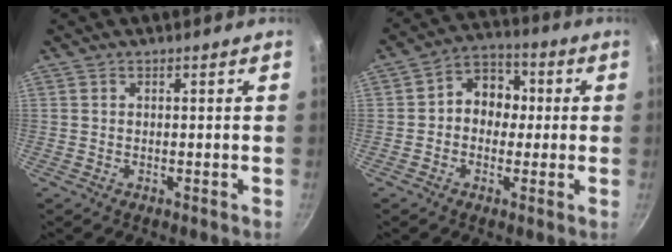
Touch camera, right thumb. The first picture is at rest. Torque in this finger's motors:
{"motor_torque": [0.04, 0.16, 0.07, -0.07, 0.03]}